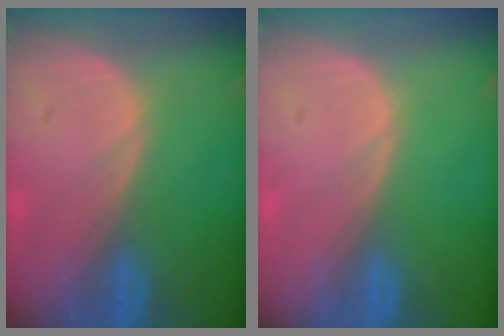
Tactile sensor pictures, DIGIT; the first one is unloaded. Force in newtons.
{"total": 0.0}